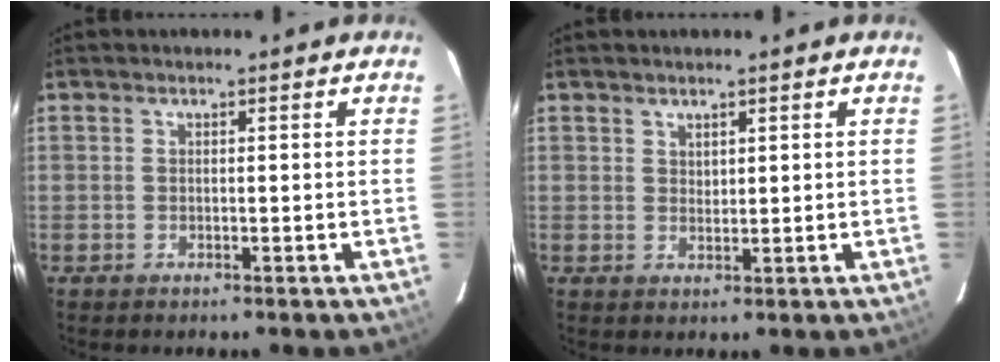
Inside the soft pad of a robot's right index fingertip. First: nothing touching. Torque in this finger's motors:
{"motor_torque": [-0.05, 0.02, -0.01, 0.00]}